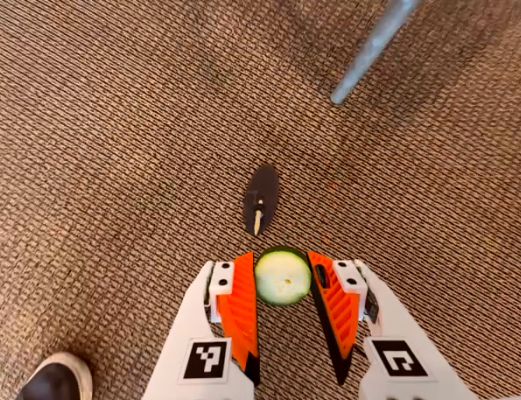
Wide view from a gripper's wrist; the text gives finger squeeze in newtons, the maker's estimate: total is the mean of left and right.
{"total": 7.3, "left": 7.4, "right": 7.2}